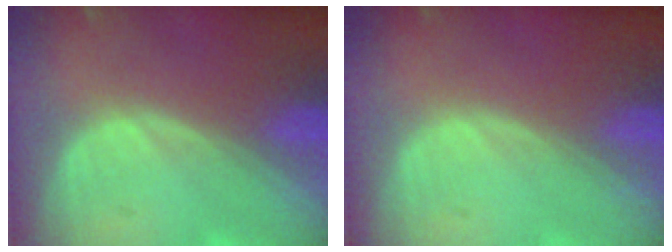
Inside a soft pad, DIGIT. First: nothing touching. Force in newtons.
{"total": 0.0}